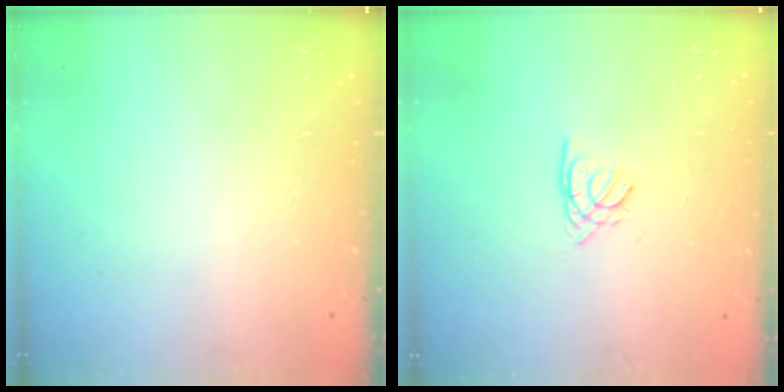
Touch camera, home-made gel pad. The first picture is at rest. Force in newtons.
{"total": 1.1, "press": 1.1, "slide": 0.3}